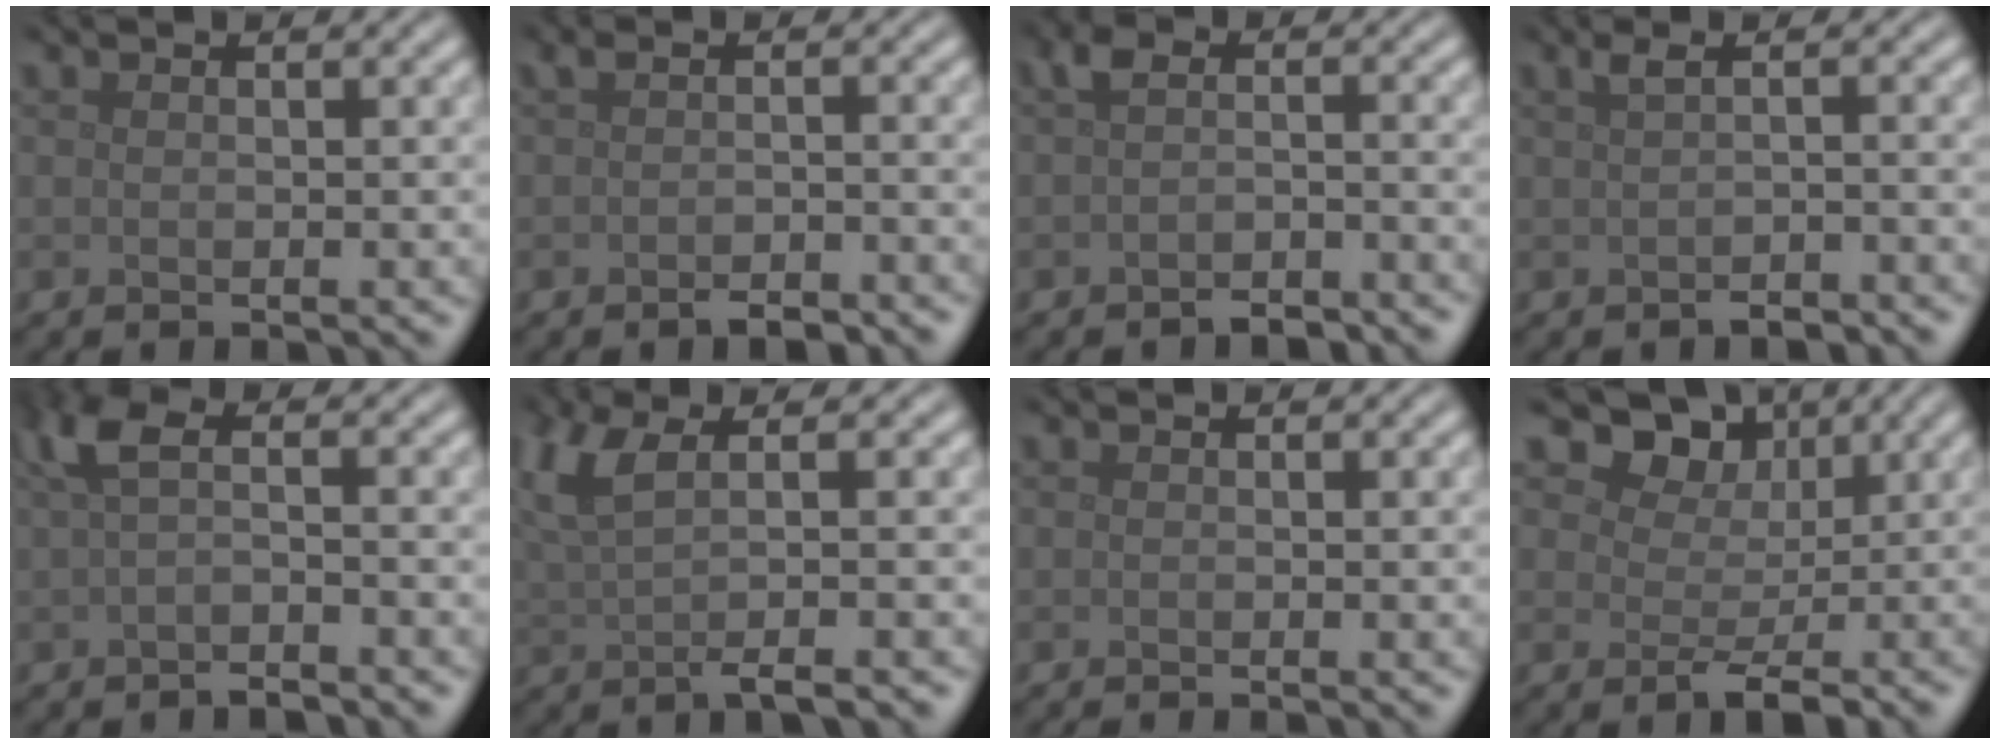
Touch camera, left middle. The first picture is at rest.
{"total": 2.1, "force": [-1.3, 0.8, 1.5], "torque": [-0.028, -0.004, -0.023]}
{"total": 2.9, "force": [-1.7, 1.5, 1.7], "torque": [-0.026, -0.002, -0.038]}
{"total": 1.7, "force": [-0.5, 0.5, 1.5], "torque": [-0.028, -0.003, -0.009]}
{"total": 3.1, "force": [-0.5, 1.0, 2.9], "torque": [-0.060, -0.003, -0.012]}
{"total": 5.2, "force": [0.5, 1.6, 4.9], "torque": [-0.086, 0.003, 0.006]}
{"total": 0.7, "force": [-0.6, 0.1, 0.4], "torque": [0.004, -0.003, -0.010]}
{"total": 4.7, "force": [1.8, 3.4, 2.6], "torque": [-0.027, -0.007, 0.014]}